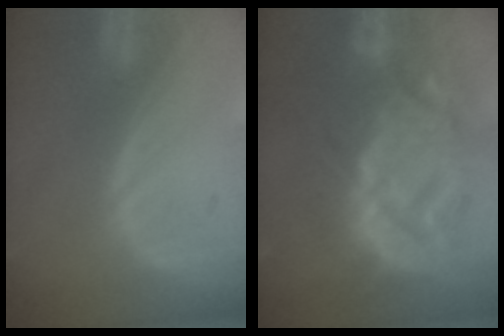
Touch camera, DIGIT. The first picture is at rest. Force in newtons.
{"total": 13.4, "press": 13.3, "slide": 1.4}